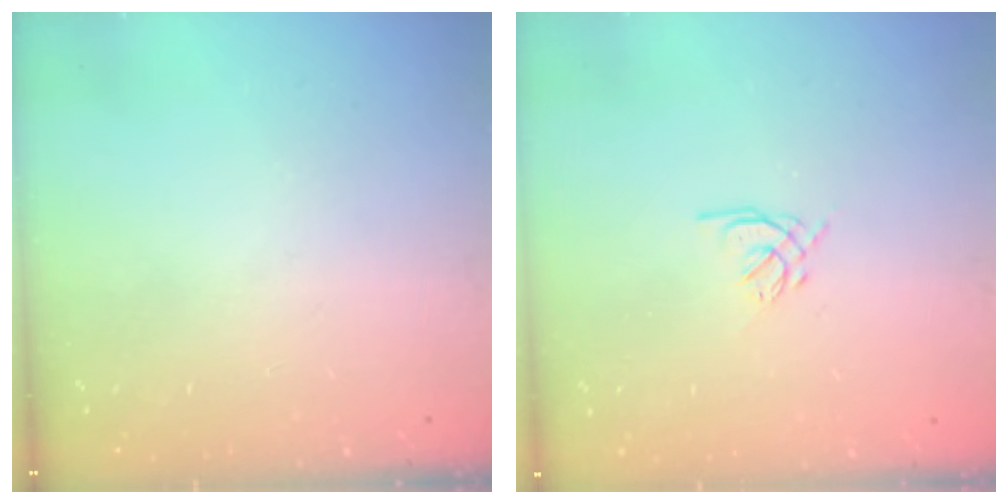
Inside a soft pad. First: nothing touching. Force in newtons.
{"total": 1.6, "press": 1.5, "slide": 0.5}